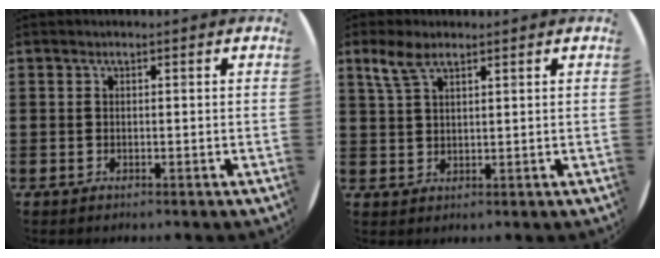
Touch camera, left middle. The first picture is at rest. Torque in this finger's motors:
{"motor_torque": [0.00, 0.00, 0.20, 0.06]}